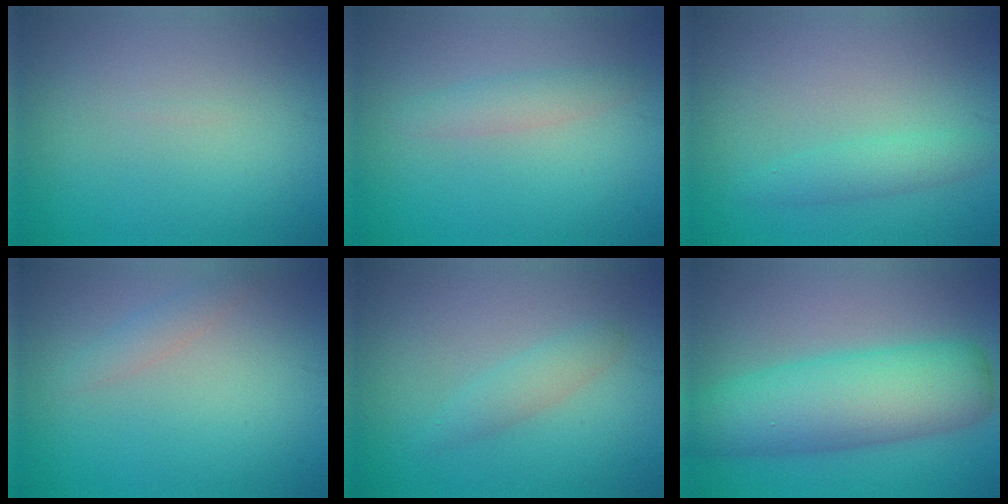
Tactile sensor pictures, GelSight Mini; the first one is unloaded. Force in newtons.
{"total": 1.8, "press": 1.8, "slide": 0.1}
{"total": 2.0, "press": 1.9, "slide": 0.2}
{"total": 1.3, "press": 1.3, "slide": 0.1}
{"total": 1.7, "press": 1.7, "slide": 0.1}
{"total": 8.8, "press": 8.8, "slide": 0.0}